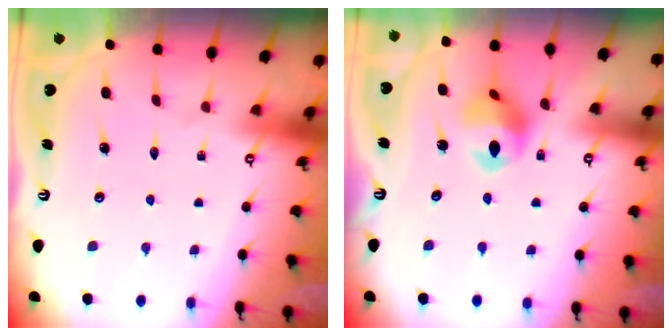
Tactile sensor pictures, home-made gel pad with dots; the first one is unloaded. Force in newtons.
{"total": 11.8, "press": 11.7, "slide": 1.3}